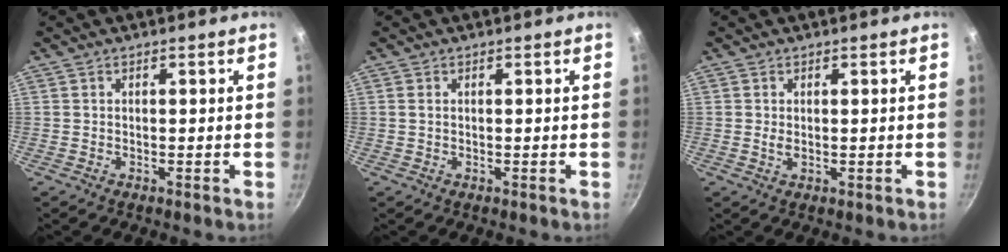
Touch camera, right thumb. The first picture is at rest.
{"total": 0.6, "force": [0.1, 0.4, 0.4], "torque": [-0.009, 0.000, 0.002]}
{"total": 1.2, "force": [0.2, 0.6, 1.0], "torque": [-0.019, -0.002, 0.003]}